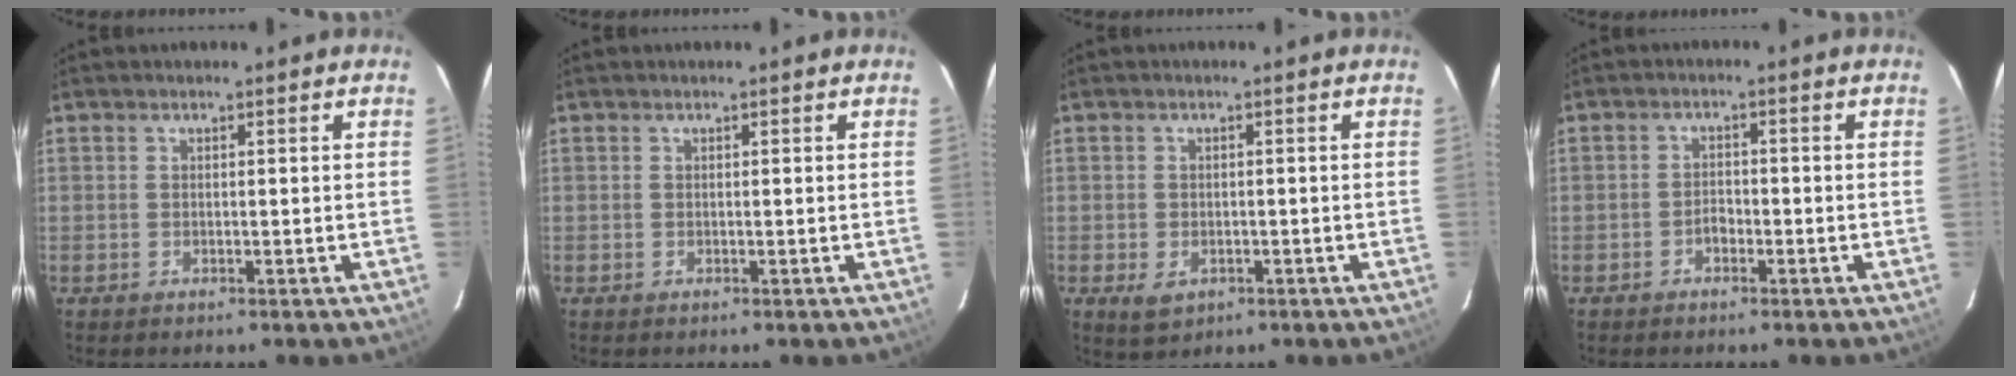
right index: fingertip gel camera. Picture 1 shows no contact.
{"total": 0.0}
{"total": 3.8, "force": [-1.4, 2.7, 2.1], "torque": [-0.044, -0.006, -0.017]}
{"total": 1.9, "force": [-1.3, 1.1, 0.9], "torque": [-0.016, 0.006, -0.022]}